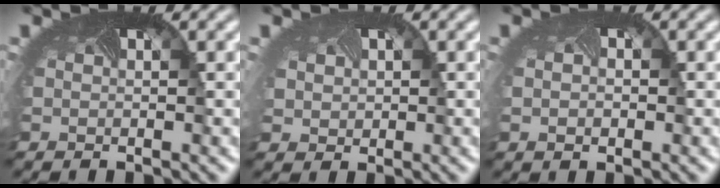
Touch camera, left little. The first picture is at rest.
{"total": 1.2, "force": [0.4, 1.2, -0.1], "torque": [-0.005, -0.007, 0.007]}
{"total": 1.2, "force": [0.0, 0.9, 0.8], "torque": [-0.017, -0.005, 0.003]}